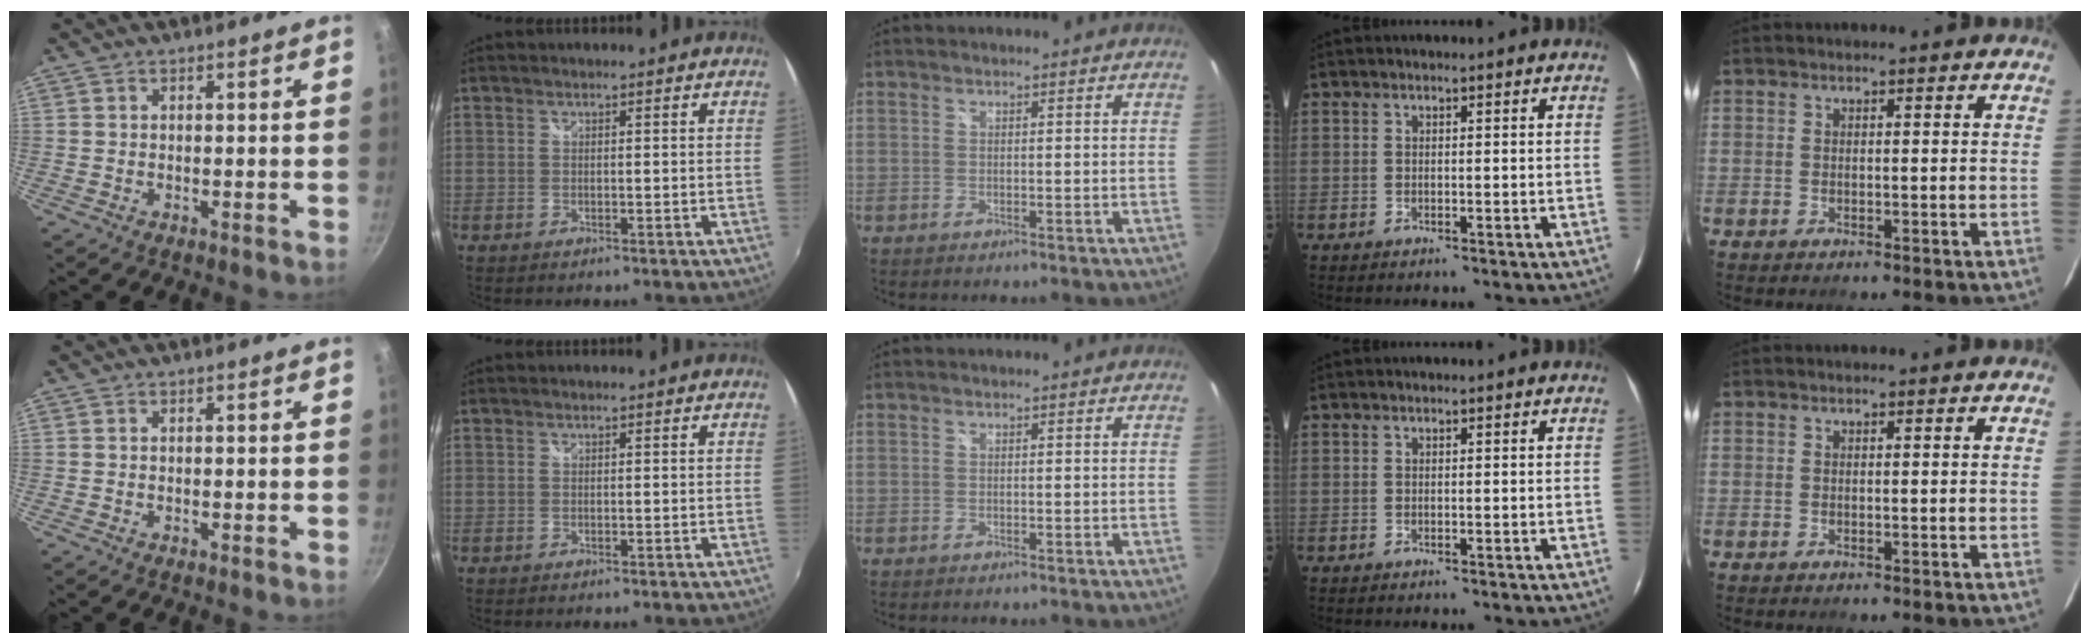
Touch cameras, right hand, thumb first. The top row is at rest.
{}